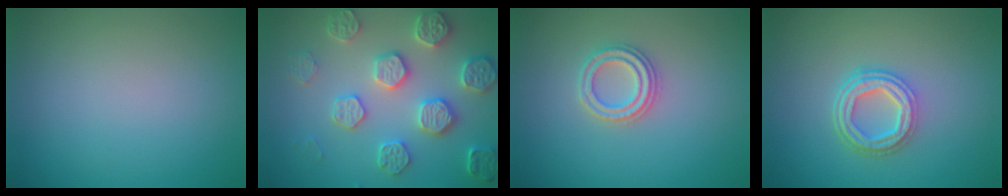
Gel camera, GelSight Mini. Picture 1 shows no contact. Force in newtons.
{"total": 5.3, "press": 5.0, "slide": 1.8}
{"total": 2.4, "press": 2.3, "slide": 0.4}
{"total": 4.4, "press": 3.4, "slide": 2.9}